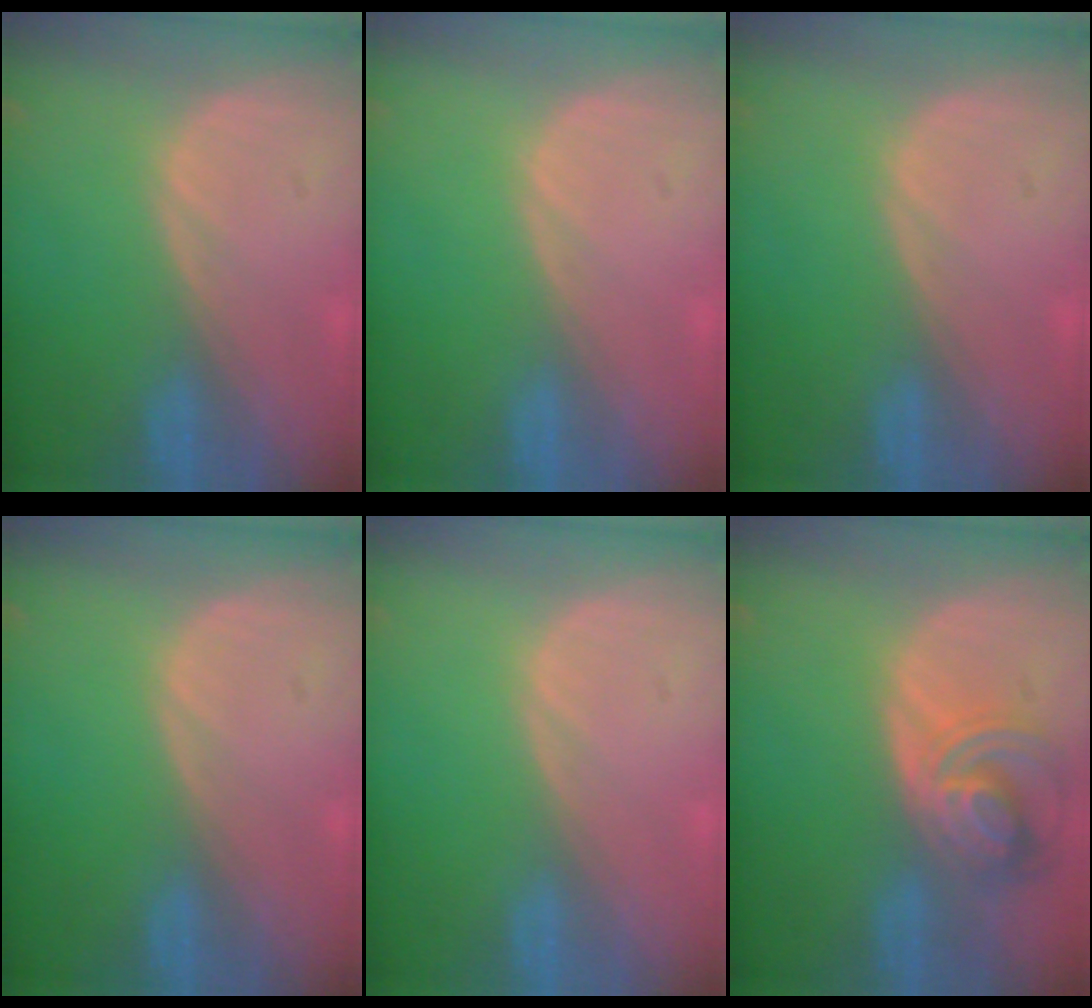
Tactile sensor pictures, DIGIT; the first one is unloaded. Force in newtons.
{"total": 0.0}
{"total": 0.0}
{"total": 0.0}
{"total": 0.0}
{"total": 7.7, "press": 6.9, "slide": 3.4}